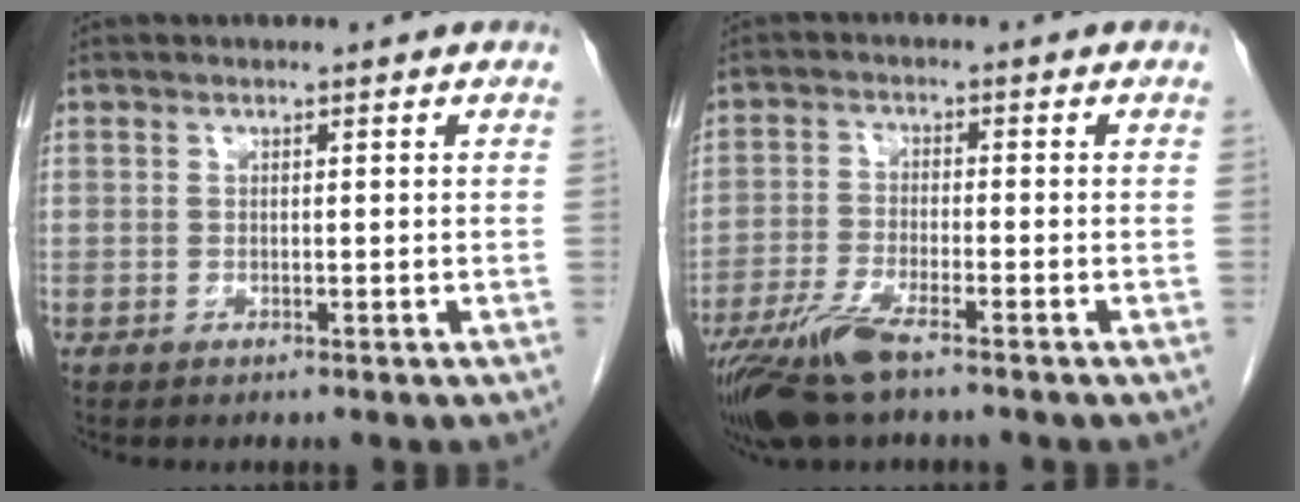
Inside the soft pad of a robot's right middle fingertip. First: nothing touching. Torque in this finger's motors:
{"motor_torque": [1.16, -0.98, 0.14, 0.08]}